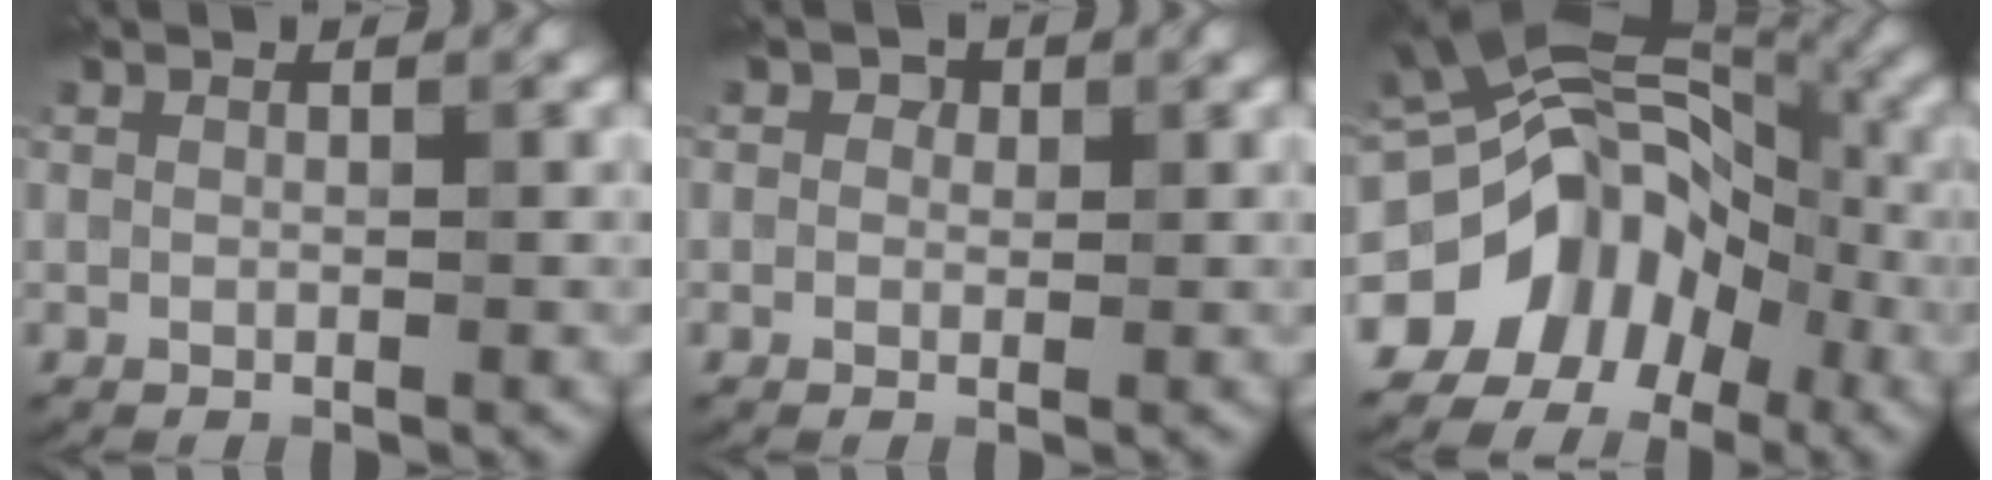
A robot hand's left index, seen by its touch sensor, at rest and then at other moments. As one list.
[{"total": 1.1, "force": [0.4, 1.0, 0.2], "torque": [-0.002, 0.001, -0.001]}, {"total": 13.2, "force": [-5.5, 9.8, 6.9], "torque": [-0.093, 0.015, -0.095]}]